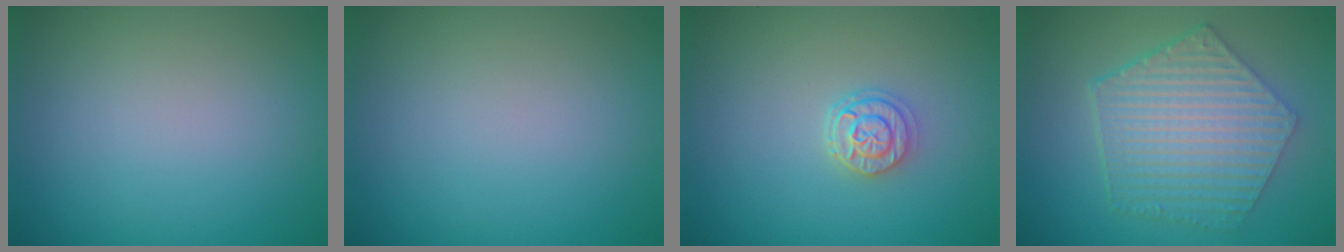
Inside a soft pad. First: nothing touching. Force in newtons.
{"total": 0.0}
{"total": 2.3, "press": 2.0, "slide": 1.1}
{"total": 6.8, "press": 5.0, "slide": 4.6}